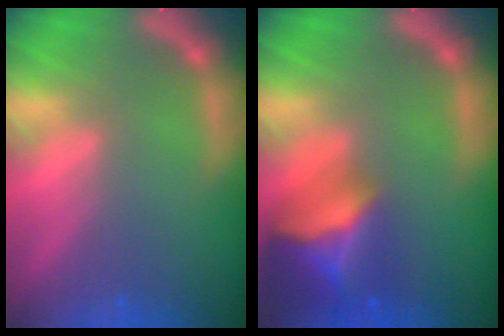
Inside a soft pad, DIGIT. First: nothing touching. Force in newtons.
{"total": 8.4}